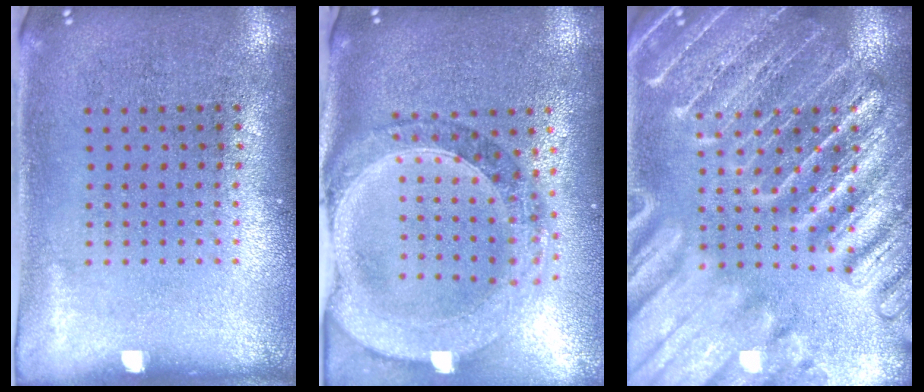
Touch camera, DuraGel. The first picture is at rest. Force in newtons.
{"total": 1.8, "press": 1.7, "slide": 0.5}
{"total": 4.7, "press": 4.7, "slide": 0.5}